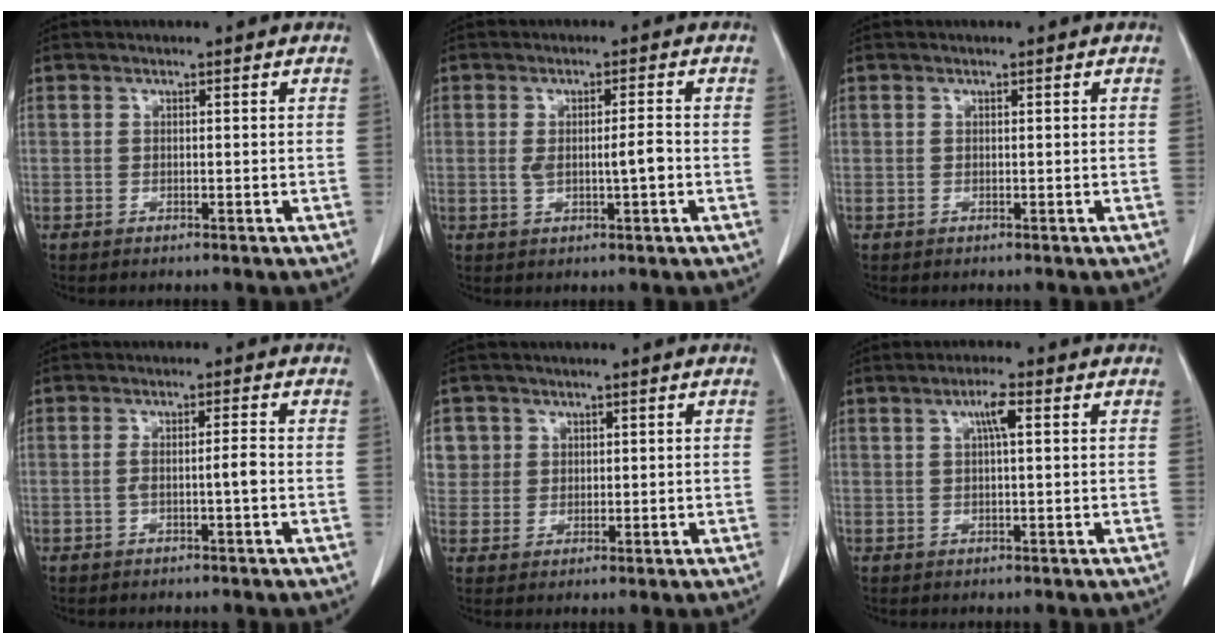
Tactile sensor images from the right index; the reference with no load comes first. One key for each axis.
{"total": 4.0, "fx": -0.4, "fy": 0.7, "fz": 3.9, "tx": -0.070, "ty": 0.003, "tz": -0.002}
{"total": 0.0}
{"total": 2.9, "fx": -0.7, "fy": 0.0, "fz": 2.8, "tx": -0.051, "ty": 0.005, "tz": -0.010}
{"total": 5.0, "fx": 1.8, "fy": 4.6, "fz": 0.1, "tx": 0.012, "ty": 0.007, "tz": 0.038}
{"total": 3.1, "fx": 1.1, "fy": 0.3, "fz": 2.9, "tx": -0.054, "ty": 0.005, "tz": 0.017}